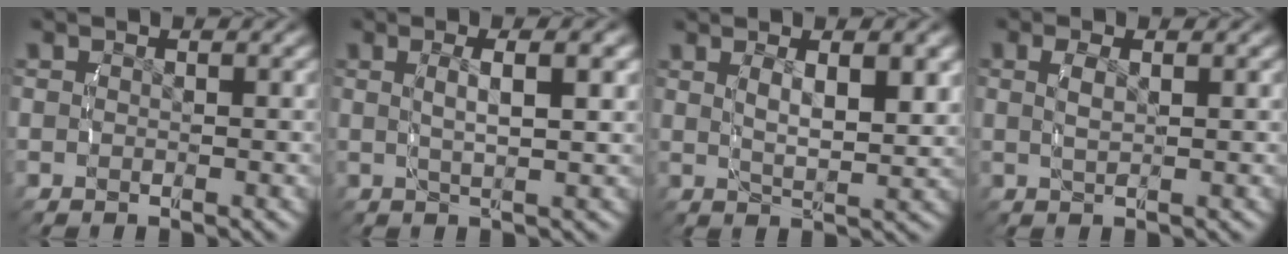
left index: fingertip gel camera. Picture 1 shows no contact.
{"total": 3.6, "force": [0.9, 0.4, 3.4], "torque": [-0.056, 0.001, 0.022]}
{"total": 3.9, "force": [1.1, 0.7, 3.6], "torque": [-0.060, -0.007, 0.030]}
{"total": 1.7, "force": [0.5, 0.1, 1.6], "torque": [-0.031, -0.003, 0.015]}